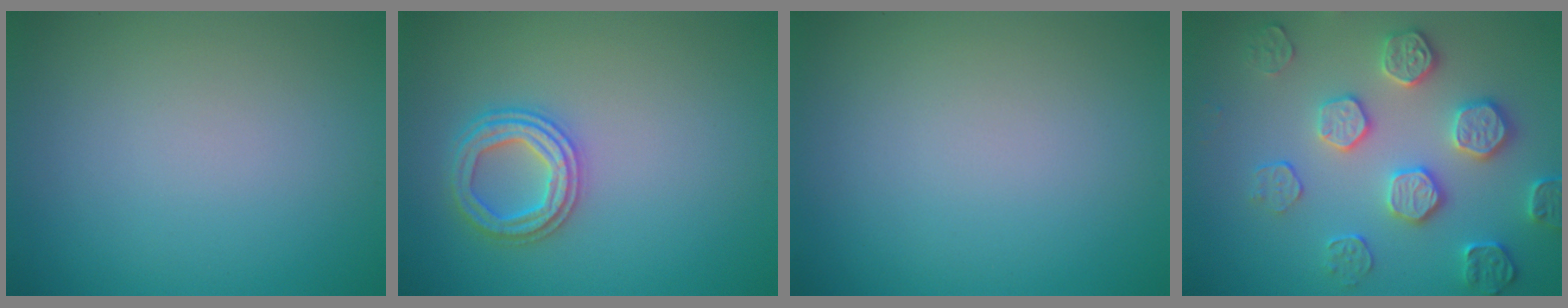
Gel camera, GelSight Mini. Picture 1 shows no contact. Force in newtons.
{"total": 3.1, "press": 3.1, "slide": 0.7}
{"total": 0.0}
{"total": 4.6, "press": 4.2, "slide": 1.7}